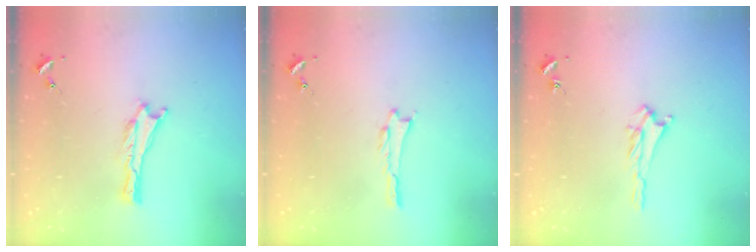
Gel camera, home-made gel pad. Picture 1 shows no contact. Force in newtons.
{"total": 0.0}
{"total": 2.0, "press": 2.0, "slide": 0.5}